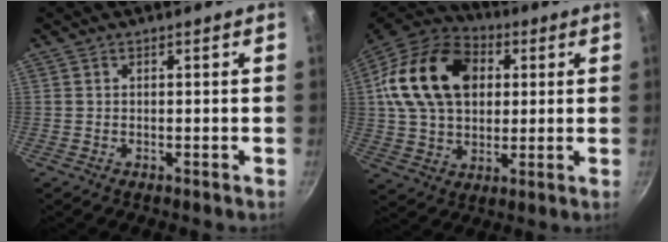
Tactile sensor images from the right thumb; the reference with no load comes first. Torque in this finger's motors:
{"motor_torque": [2.41, 2.60, 0.31, -0.11, 0.47]}